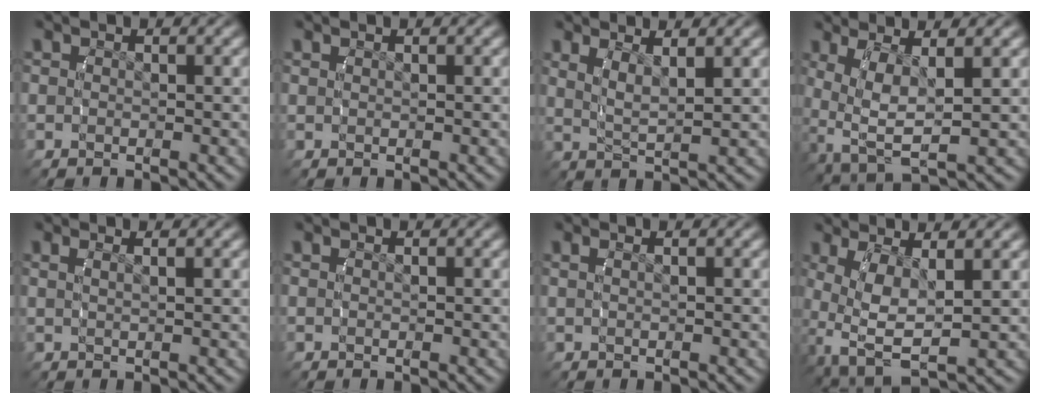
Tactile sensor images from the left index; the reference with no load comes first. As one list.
[{"total": 0.0}, {"total": 2.5, "force": [2.0, -0.3, 1.5], "torque": [-0.030, -0.004, 0.040]}, {"total": 6.3, "force": [-0.2, 3.4, 5.3], "torque": [-0.121, -0.029, 0.018]}, {"total": 1.0, "force": [0.5, -0.6, 0.6], "torque": [-0.013, 0.001, 0.012]}, {"total": 0.0}, {"total": 0.5, "force": [0.2, -0.4, 0.4], "torque": [-0.006, 0.000, 0.006]}, {"total": 6.2, "force": [-0.7, 3.6, 5.0], "torque": [-0.128, -0.039, 0.014]}]